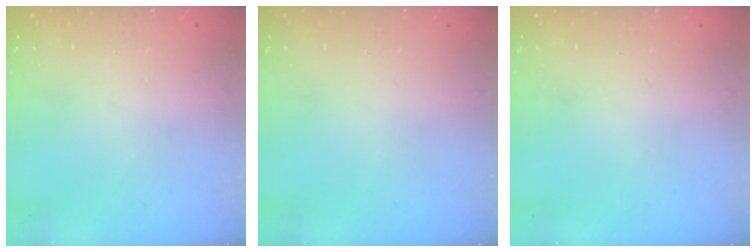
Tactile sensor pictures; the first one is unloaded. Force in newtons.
{"total": 0.0}
{"total": 0.0}